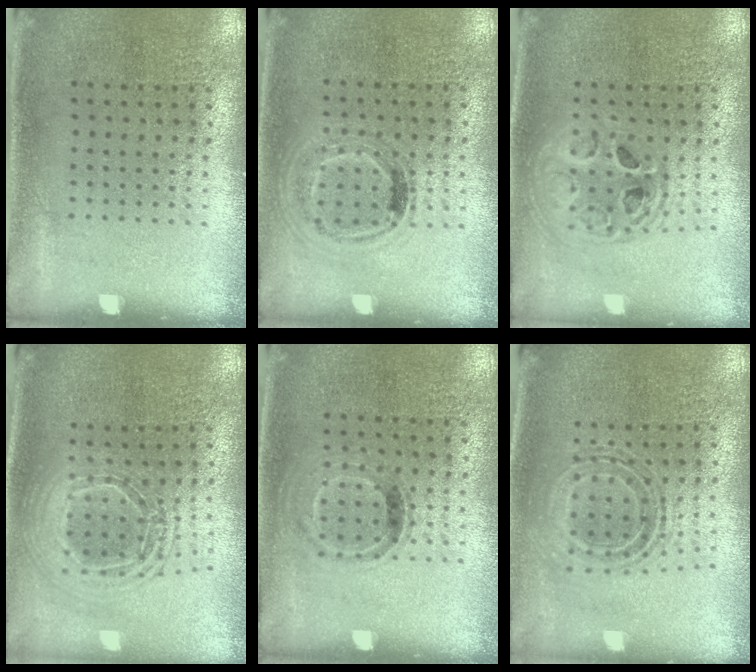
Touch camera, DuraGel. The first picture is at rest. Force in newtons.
{"total": 0.9, "press": 0.9, "slide": 0.3}
{"total": 1.7, "press": 1.4, "slide": 0.9}
{"total": 1.9, "press": 1.5, "slide": 1.2}
{"total": 0.9, "press": 0.7, "slide": 0.5}
{"total": 0.8, "press": 0.8, "slide": 0.3}